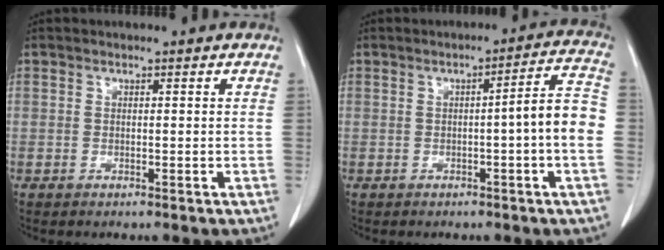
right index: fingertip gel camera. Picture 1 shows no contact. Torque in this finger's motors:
{"motor_torque": [0.76, -0.02, 0.16, 0.07]}